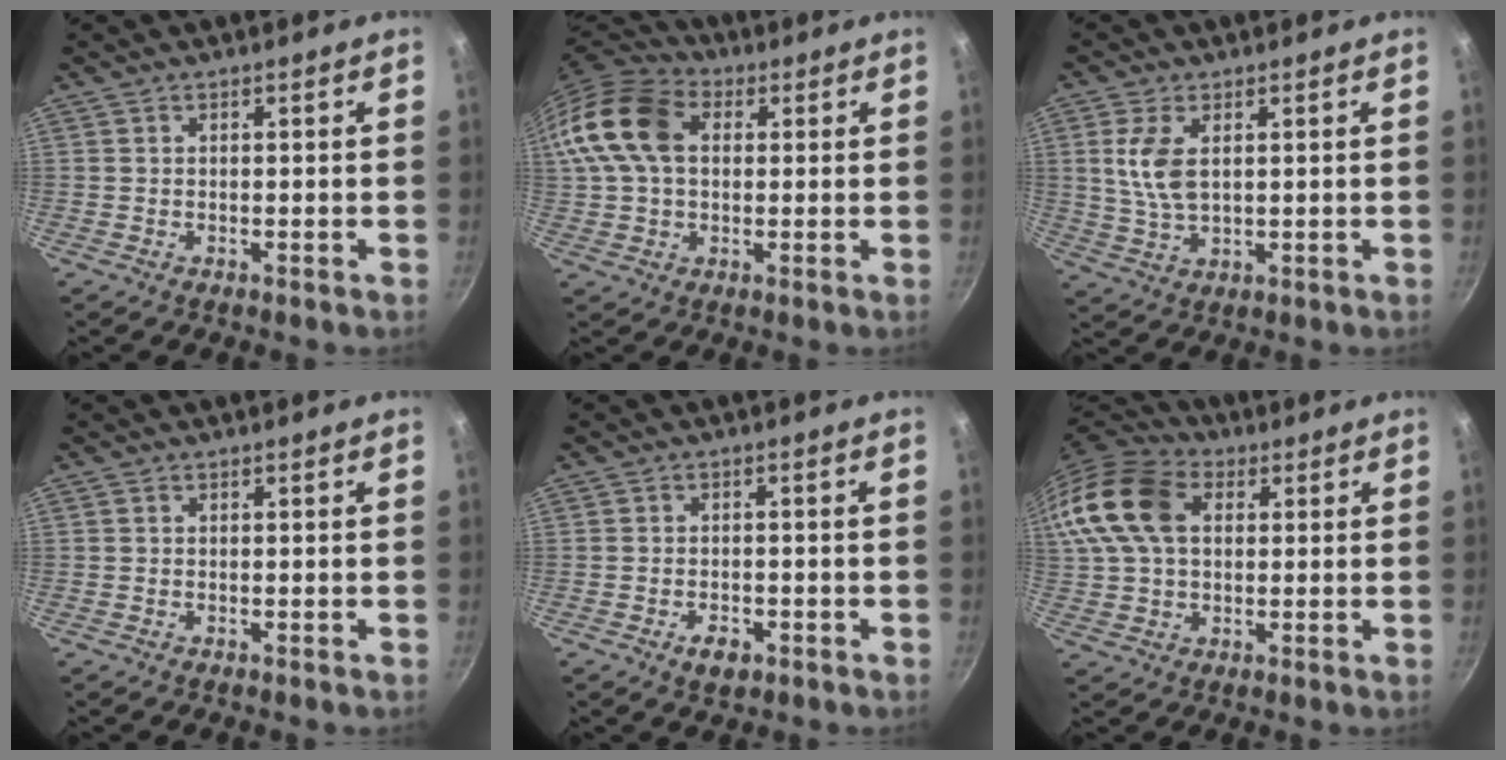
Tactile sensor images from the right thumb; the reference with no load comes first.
{"total": 14.8, "force": [3.0, 10.1, 10.4], "torque": [-0.189, 0.022, 0.038]}
{"total": 7.1, "force": [1.8, 3.6, 5.9], "torque": [-0.119, -0.008, 0.039]}
{"total": 0.0}
{"total": 3.6, "force": [-1.7, 2.1, 2.3], "torque": [-0.035, 0.012, -0.025]}
{"total": 17.8, "force": [4.6, 12.0, 12.3], "torque": [-0.247, 0.020, 0.069]}